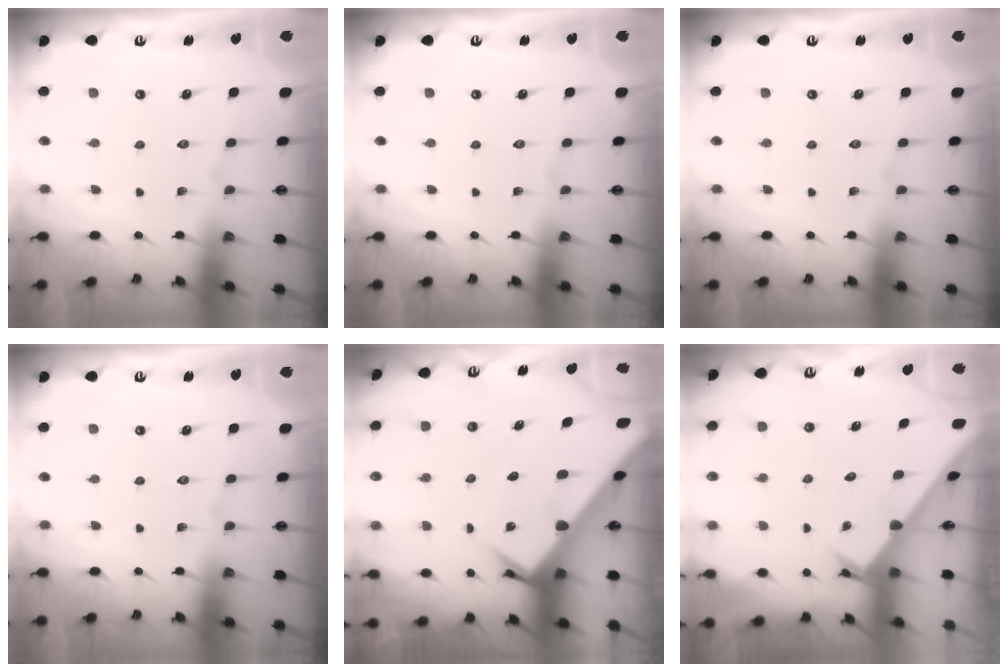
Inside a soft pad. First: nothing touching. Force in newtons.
{"total": 0.0}
{"total": 0.0}
{"total": 0.0}
{"total": 5.6, "press": 5.6, "slide": 0.3}
{"total": 2.6, "press": 2.6, "slide": 0.3}